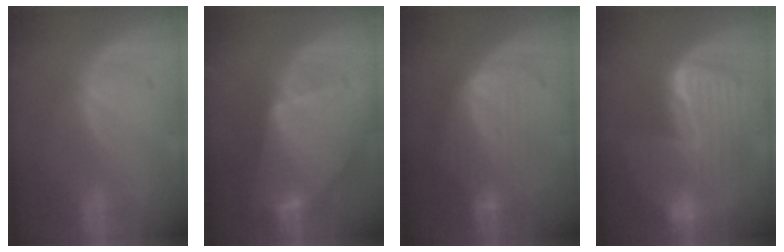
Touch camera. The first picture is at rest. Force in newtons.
{"total": 10.1, "press": 10.1, "slide": 0.7}
{"total": 7.1, "press": 7.1, "slide": 0.8}
{"total": 9.9, "press": 9.9, "slide": 1.0}